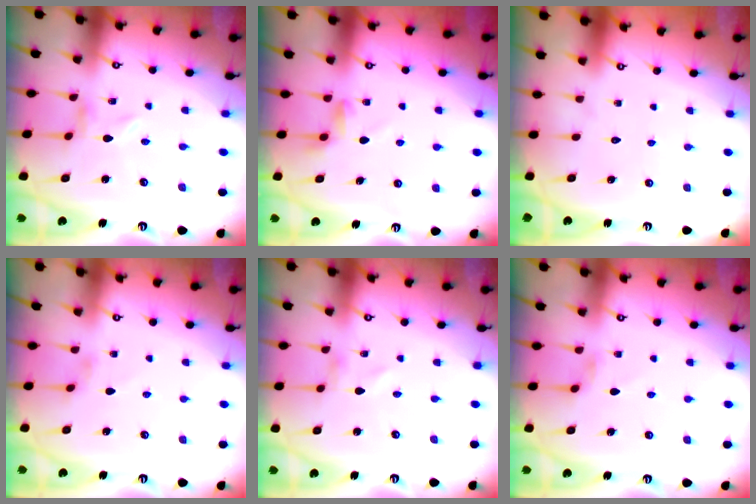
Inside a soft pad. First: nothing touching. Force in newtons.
{"total": 2.5, "press": 2.4, "slide": 0.3}
{"total": 1.6, "press": 1.6, "slide": 0.2}
{"total": 1.1, "press": 1.0, "slide": 0.4}
{"total": 1.0, "press": 1.0, "slide": 0.0}
{"total": 2.8, "press": 2.8, "slide": 0.4}